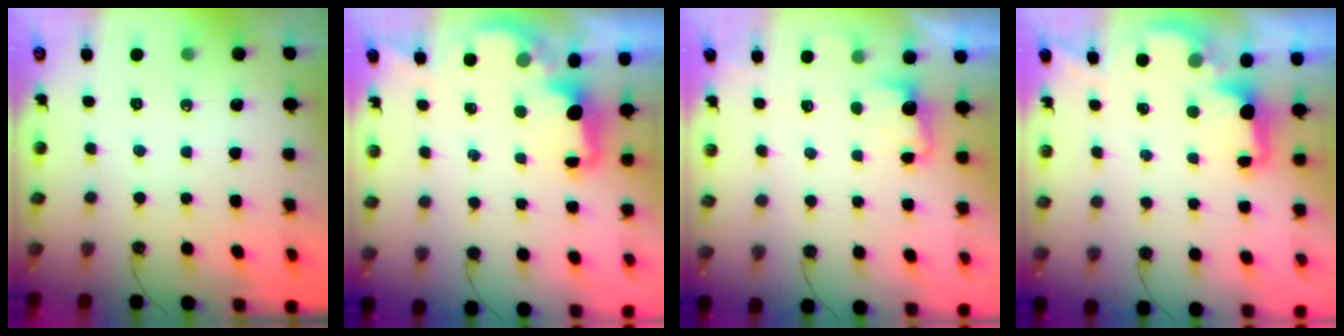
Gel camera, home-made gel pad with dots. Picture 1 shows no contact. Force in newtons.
{"total": 2.0, "press": 1.8, "slide": 0.8}
{"total": 2.9, "press": 2.8, "slide": 0.9}
{"total": 2.1, "press": 1.9, "slide": 0.8}